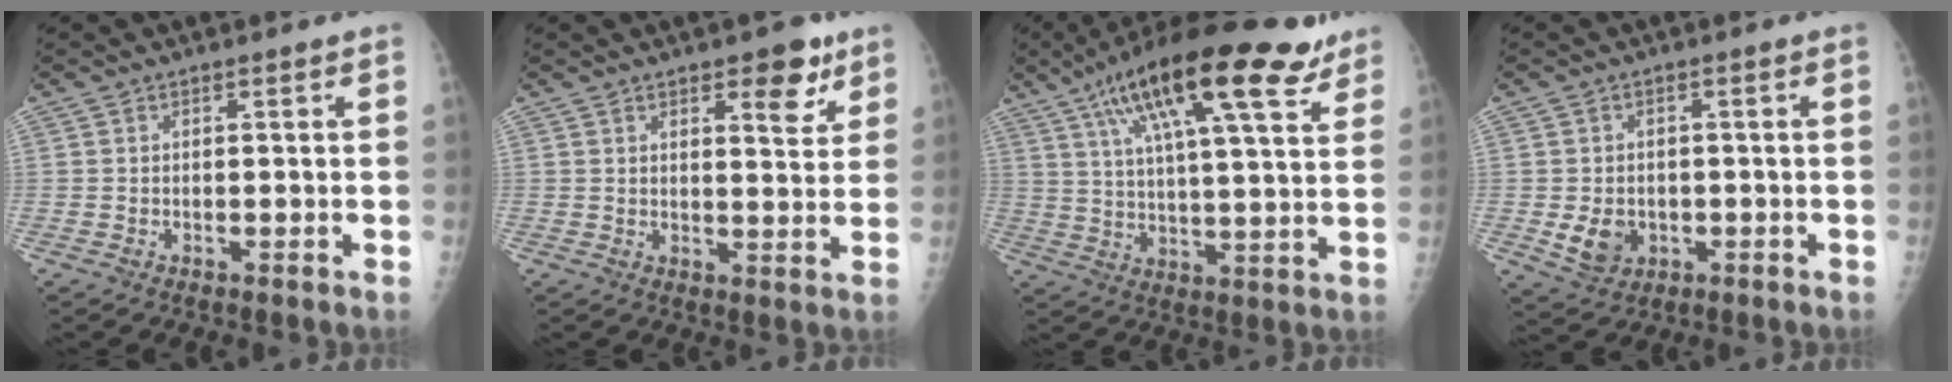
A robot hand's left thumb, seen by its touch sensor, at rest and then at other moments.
{"total": 7.0, "force": [4.1, 2.8, 4.9], "torque": [-0.040, -0.022, 0.050]}
{"total": 22.9, "force": [13.0, 5.9, 17.8], "torque": [-0.280, -0.016, 0.207]}
{"total": 5.4, "force": [-1.3, 4.4, 2.8], "torque": [-0.033, 0.003, -0.011]}